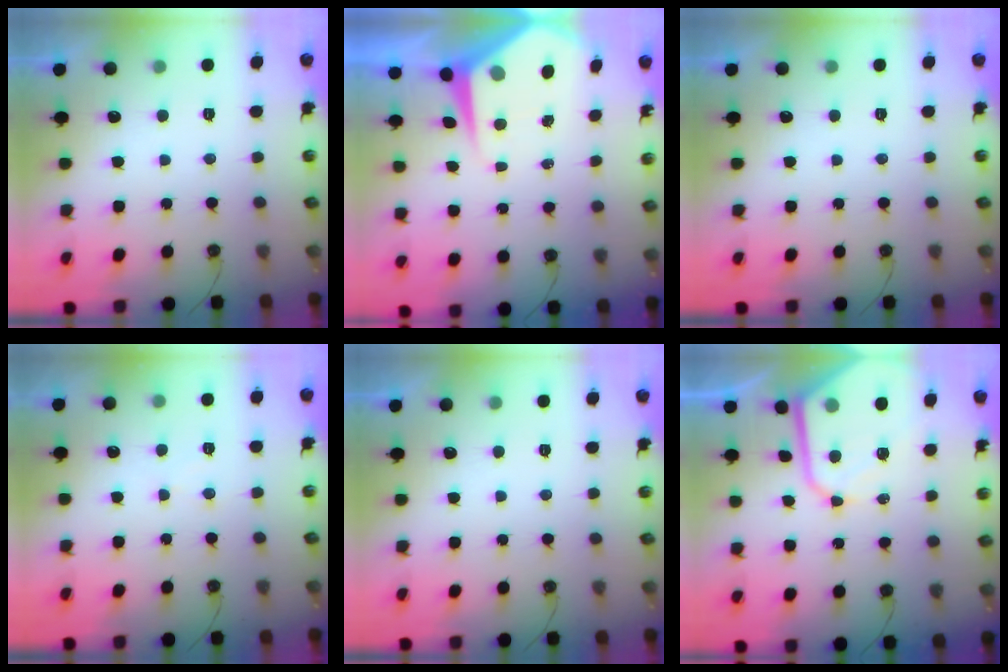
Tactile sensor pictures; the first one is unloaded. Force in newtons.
{"total": 7.3, "press": 7.3, "slide": 0.6}
{"total": 0.0}
{"total": 4.7, "press": 4.7, "slide": 0.6}
{"total": 0.0}
{"total": 11.6, "press": 11.6, "slide": 1.0}